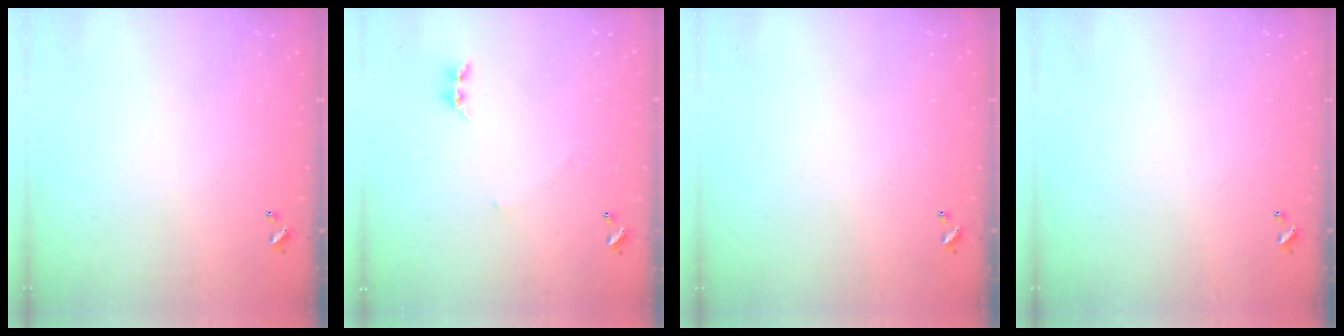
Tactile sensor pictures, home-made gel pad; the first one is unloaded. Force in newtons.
{"total": 1.8, "press": 1.8, "slide": 0.5}
{"total": 0.0}
{"total": 0.0}